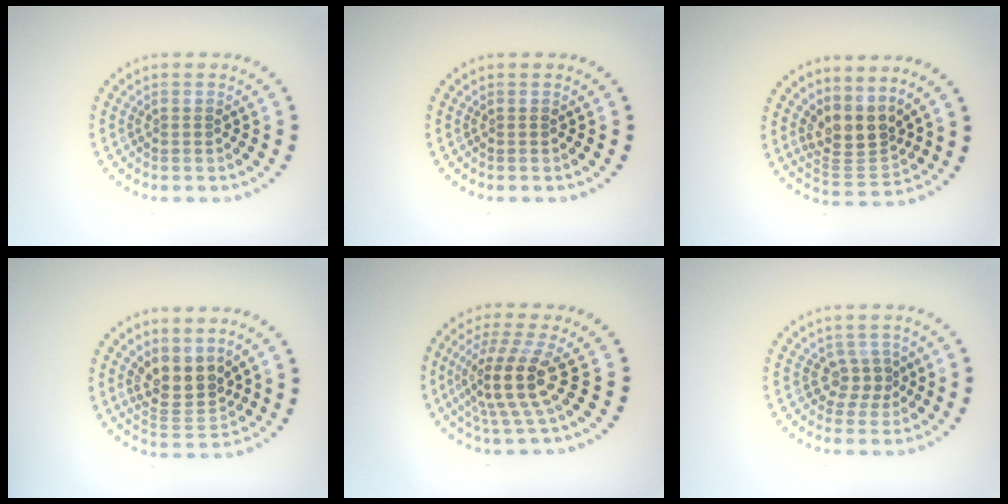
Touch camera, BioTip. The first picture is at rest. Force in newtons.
{"total": 0.0}
{"total": 3.6, "press": 2.6, "slide": 2.5}
{"total": 3.9, "press": 3.4, "slide": 1.9}
{"total": 4.7, "press": 3.5, "slide": 3.1}
{"total": 2.1, "press": 1.7, "slide": 1.2}